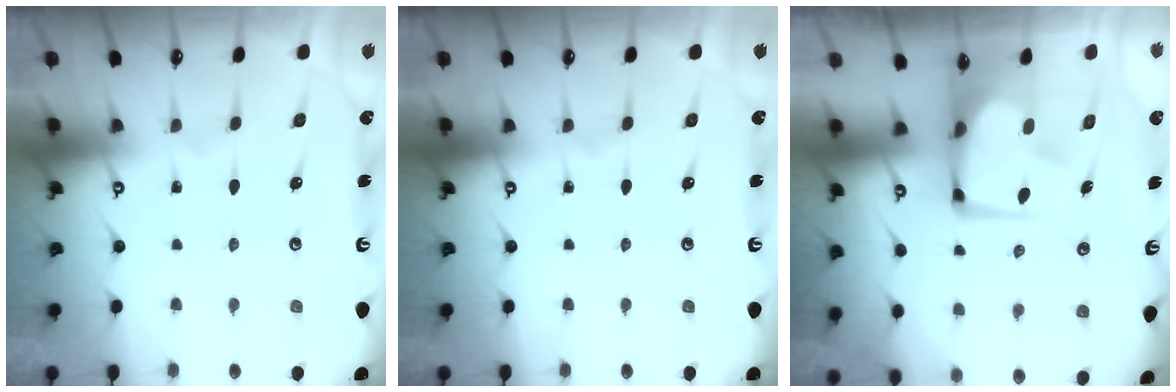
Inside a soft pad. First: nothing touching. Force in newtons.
{"total": 0.0}
{"total": 5.3, "press": 5.2, "slide": 1.0}